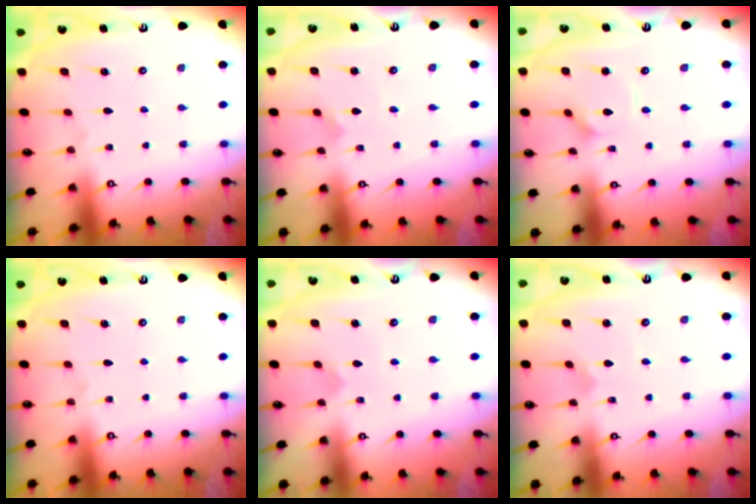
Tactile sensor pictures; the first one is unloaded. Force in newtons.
{"total": 0.0}
{"total": 2.7, "press": 2.6, "slide": 0.3}
{"total": 0.0}
{"total": 2.3, "press": 2.3, "slide": 0.2}
{"total": 0.7, "press": 0.7, "slide": 0.1}